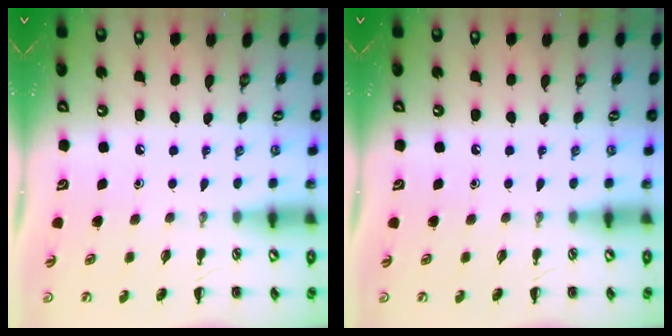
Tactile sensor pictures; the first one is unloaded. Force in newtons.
{"total": 0.0}